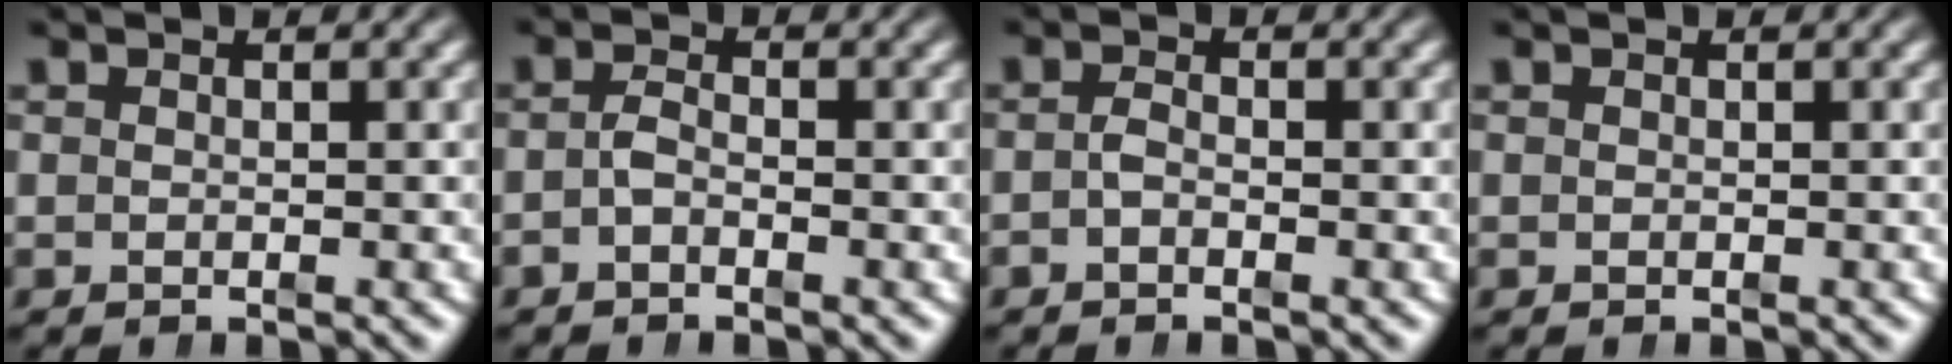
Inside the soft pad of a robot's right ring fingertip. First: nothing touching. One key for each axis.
{"total": 1.5, "fx": -1.1, "fy": 0.7, "fz": 0.9, "tx": -0.025, "ty": -0.010, "tz": -0.018}
{"total": 1.3, "fx": -0.9, "fy": 0.5, "fz": 0.6, "tx": -0.019, "ty": -0.010, "tz": -0.016}
{"total": 0.0}